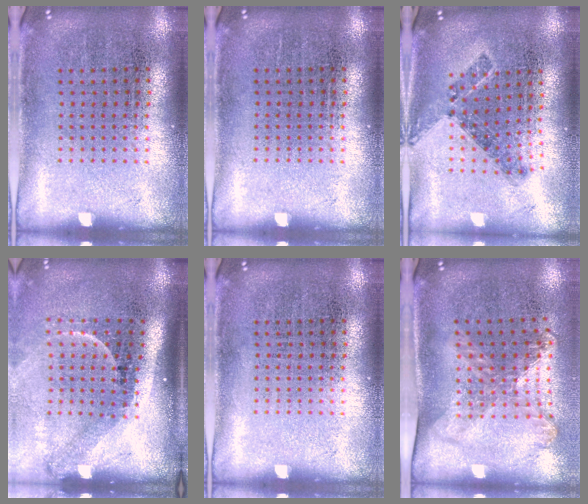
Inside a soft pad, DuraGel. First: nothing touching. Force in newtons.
{"total": 0.0}
{"total": 0.7, "press": 0.7, "slide": 0.3}
{"total": 2.2, "press": 1.5, "slide": 1.7}
{"total": 0.0}
{"total": 1.6, "press": 1.2, "slide": 1.0}